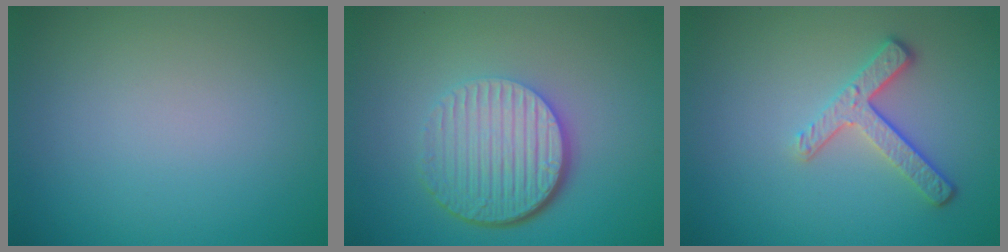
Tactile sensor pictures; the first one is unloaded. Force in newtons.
{"total": 6.7, "press": 4.5, "slide": 5.0}
{"total": 3.4, "press": 2.7, "slide": 2.1}